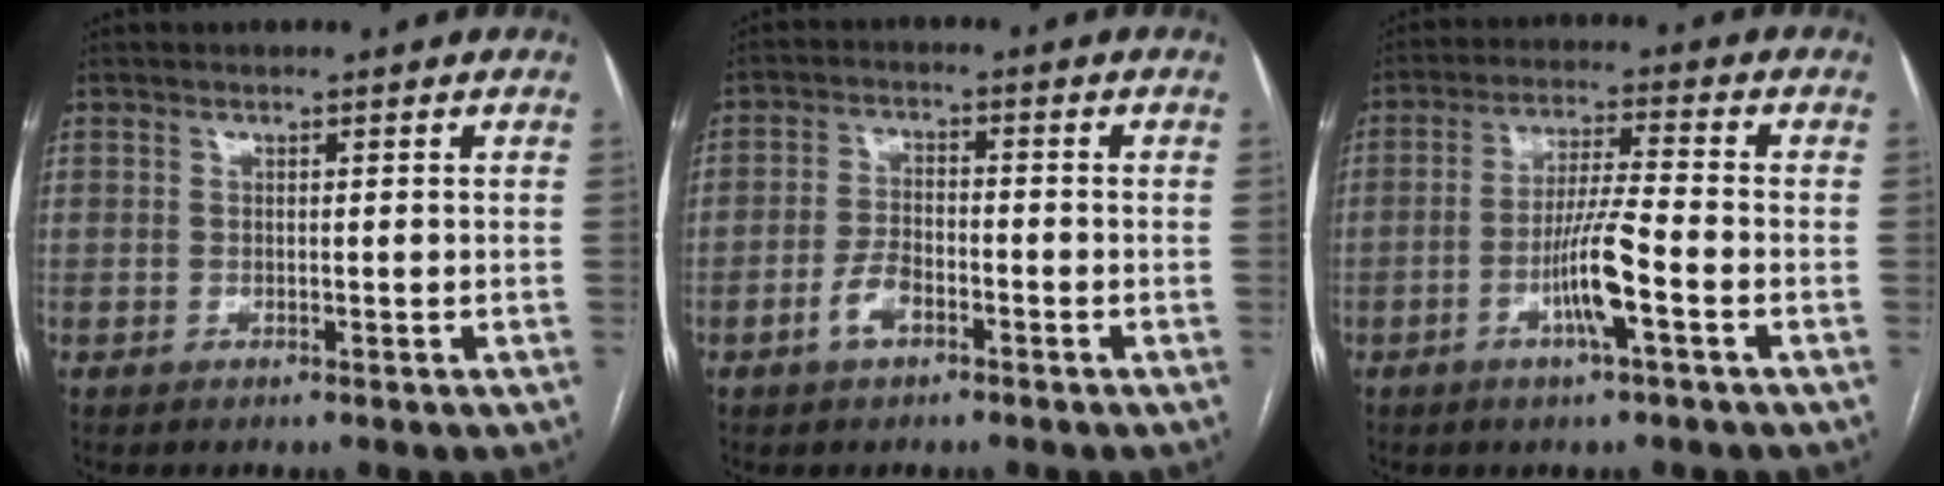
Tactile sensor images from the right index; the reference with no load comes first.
{"total": 4.3, "force": [-2.4, 2.1, 2.9], "torque": [-0.061, 0.005, -0.045]}
{"total": 7.8, "force": [-2.9, 0.0, 7.2], "torque": [-0.141, -0.001, -0.055]}